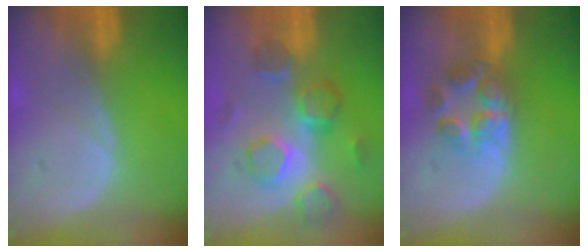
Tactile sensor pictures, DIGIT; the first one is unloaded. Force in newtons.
{"total": 9.0, "press": 7.8, "slide": 4.4}
{"total": 6.0, "press": 5.4, "slide": 2.6}